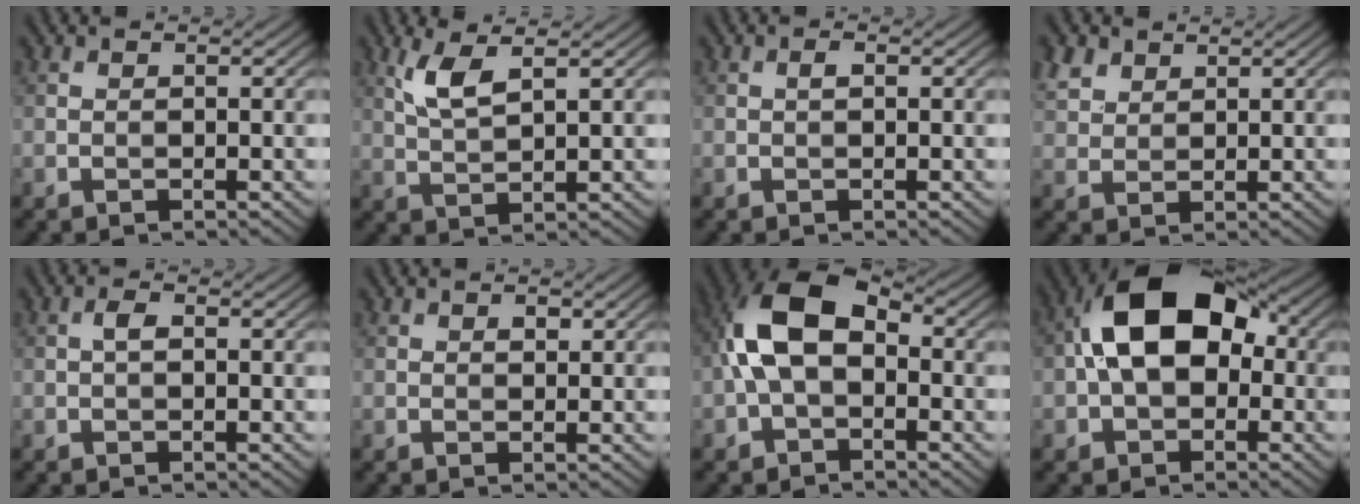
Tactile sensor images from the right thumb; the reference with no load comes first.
{"total": 4.4, "force": [2.3, 1.0, 3.6], "torque": [-0.091, 0.001, 0.051]}
{"total": 0.8, "force": [0.1, 0.3, 0.7], "torque": [-0.014, 0.003, 0.002]}
{"total": 3.8, "force": [2.5, 2.4, 1.6], "torque": [-0.049, 0.008, 0.056]}
{"total": 1.3, "force": [-0.1, 0.5, 1.2], "torque": [-0.025, 0.006, -0.003]}
{"total": 1.0, "force": [0.5, 0.7, 0.7], "torque": [-0.008, -0.003, 0.007]}
{"total": 9.0, "force": [-0.4, 5.4, 7.2], "torque": [-0.154, 0.021, -0.022]}
{"total": 12.8, "force": [0.6, 8.2, 9.8], "torque": [-0.177, 0.024, -0.004]}